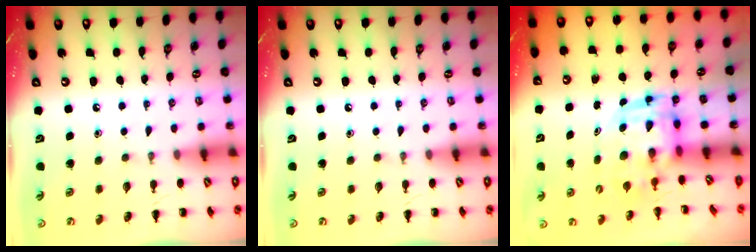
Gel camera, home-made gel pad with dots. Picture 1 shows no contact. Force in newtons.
{"total": 0.0}
{"total": 3.5, "press": 3.4, "slide": 0.7}